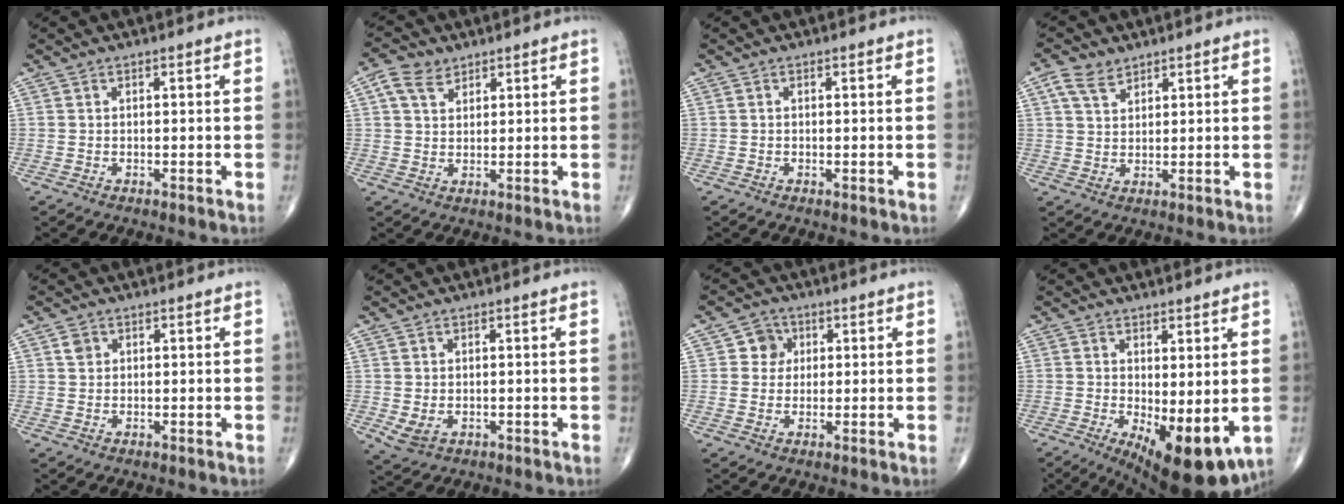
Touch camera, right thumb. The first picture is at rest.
{"total": 5.1, "force": [2.8, 3.4, 2.5], "torque": [-0.037, -0.003, 0.055]}
{"total": 0.0}
{"total": 4.7, "force": [3.0, 2.9, 2.2], "torque": [-0.034, -0.007, 0.060]}
{"total": 1.7, "force": [0.7, 1.4, 0.6], "torque": [-0.001, -0.002, 0.011]}
{"total": 3.0, "force": [-0.3, 2.0, 2.2], "torque": [-0.039, -0.002, 0.007]}
{"total": 4.1, "force": [1.1, 3.8, 0.9], "torque": [0.014, 0.003, 0.010]}
{"total": 12.0, "force": [-2.3, 4.6, 10.9], "torque": [-0.149, -0.025, -0.017]}